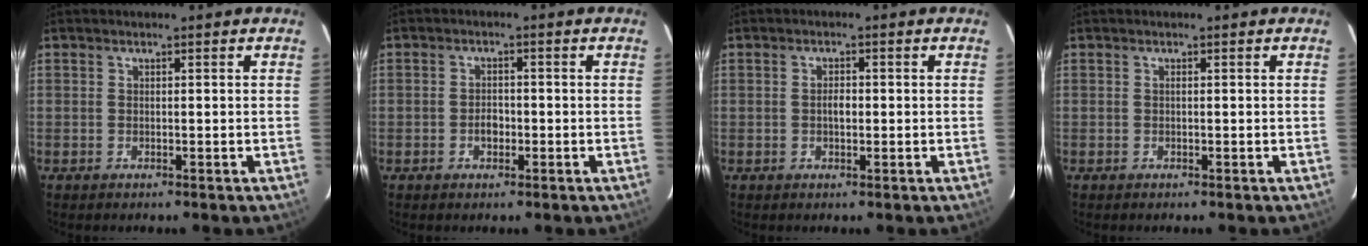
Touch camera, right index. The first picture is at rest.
{"total": 2.2, "force": [-0.8, 1.7, 1.2], "torque": [-0.021, 0.006, -0.015]}
{"total": 1.9, "force": [-0.2, 1.1, 1.6], "torque": [-0.028, 0.006, -0.004]}
{"total": 0.0}